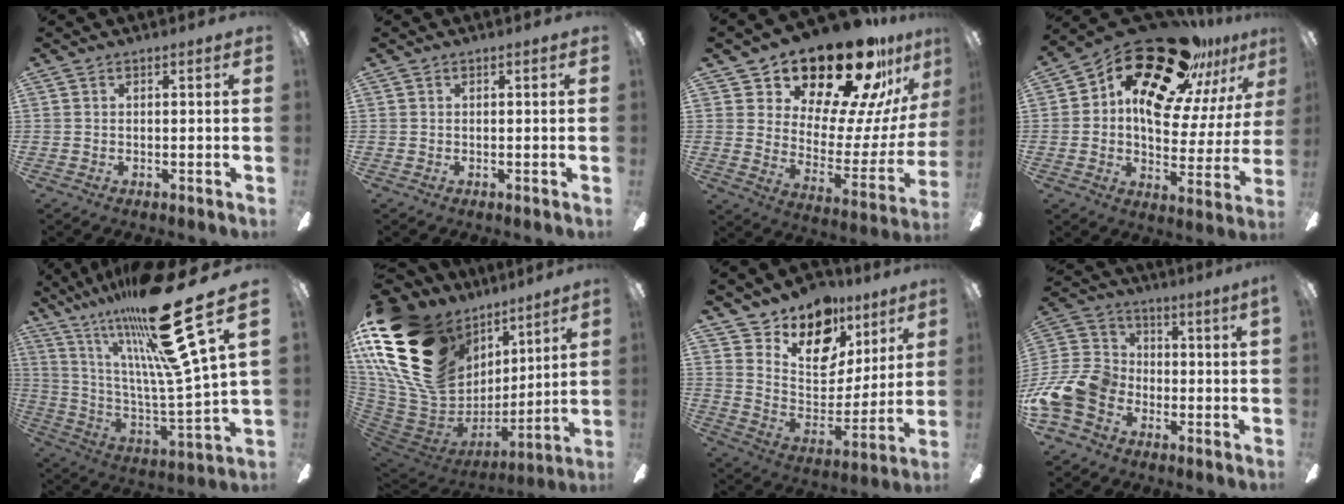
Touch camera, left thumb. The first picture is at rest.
{"total": 0.0}
{"total": 24.8, "force": [20.2, 8.7, 11.3], "torque": [-0.160, -0.155, 0.349]}
{"total": 24.0, "force": [15.9, 11.7, 13.7], "torque": [-0.195, -0.108, 0.266]}
{"total": 32.0, "force": [19.2, 7.0, 24.6], "torque": [-0.387, -0.104, 0.305]}
{"total": 27.7, "force": [11.0, 19.7, 16.0], "torque": [-0.319, -0.062, 0.245]}
{"total": 14.9, "force": [10.1, 9.1, 6.1], "torque": [-0.103, -0.069, 0.186]}
{"total": 13.4, "force": [-4.5, 9.7, 8.0], "torque": [-0.182, 0.033, -0.080]}